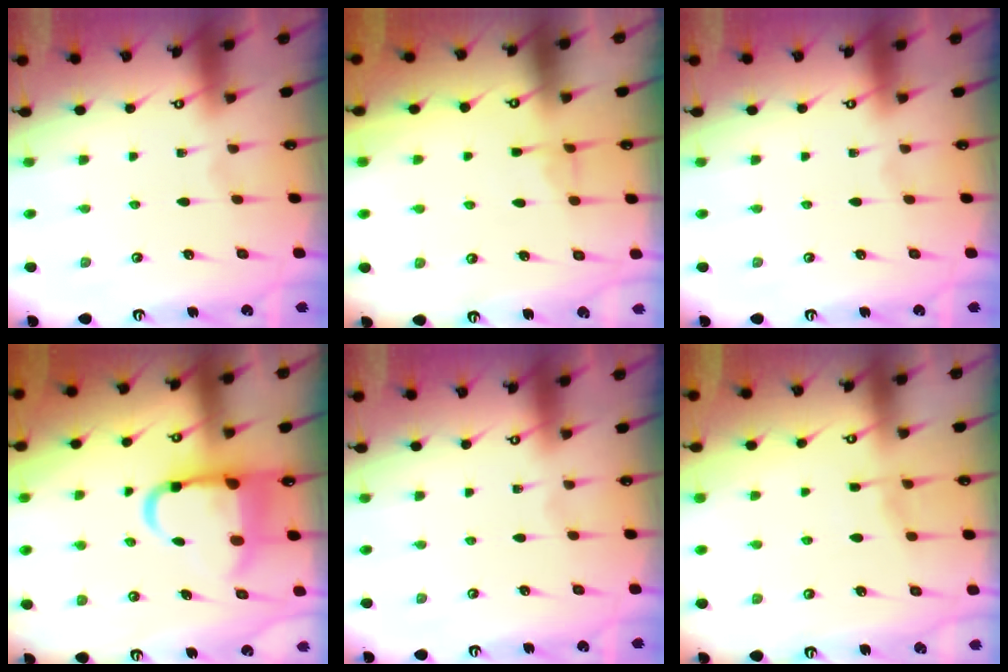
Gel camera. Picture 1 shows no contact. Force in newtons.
{"total": 3.8, "press": 3.8, "slide": 0.6}
{"total": 0.0}
{"total": 9.8, "press": 9.5, "slide": 2.2}
{"total": 0.0}
{"total": 4.1, "press": 4.1, "slide": 0.4}